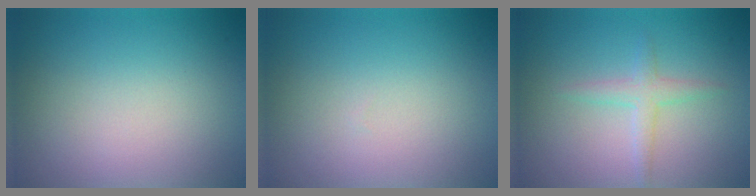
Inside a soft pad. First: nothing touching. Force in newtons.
{"total": 0.0}
{"total": 1.9, "press": 1.9, "slide": 0.1}